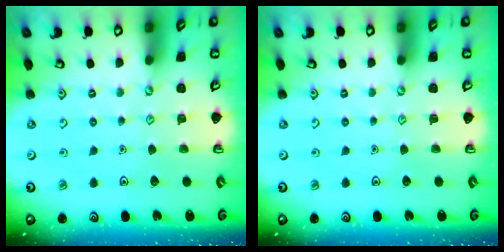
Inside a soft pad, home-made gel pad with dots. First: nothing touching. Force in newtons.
{"total": 0.0}